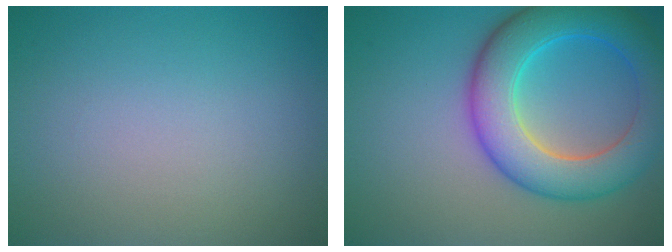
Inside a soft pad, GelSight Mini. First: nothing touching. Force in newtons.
{"total": 8.6, "press": 8.6, "slide": 0.1}